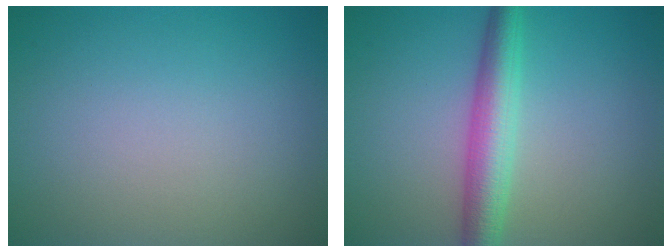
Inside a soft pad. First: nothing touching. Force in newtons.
{"total": 4.6, "press": 4.5, "slide": 0.1}